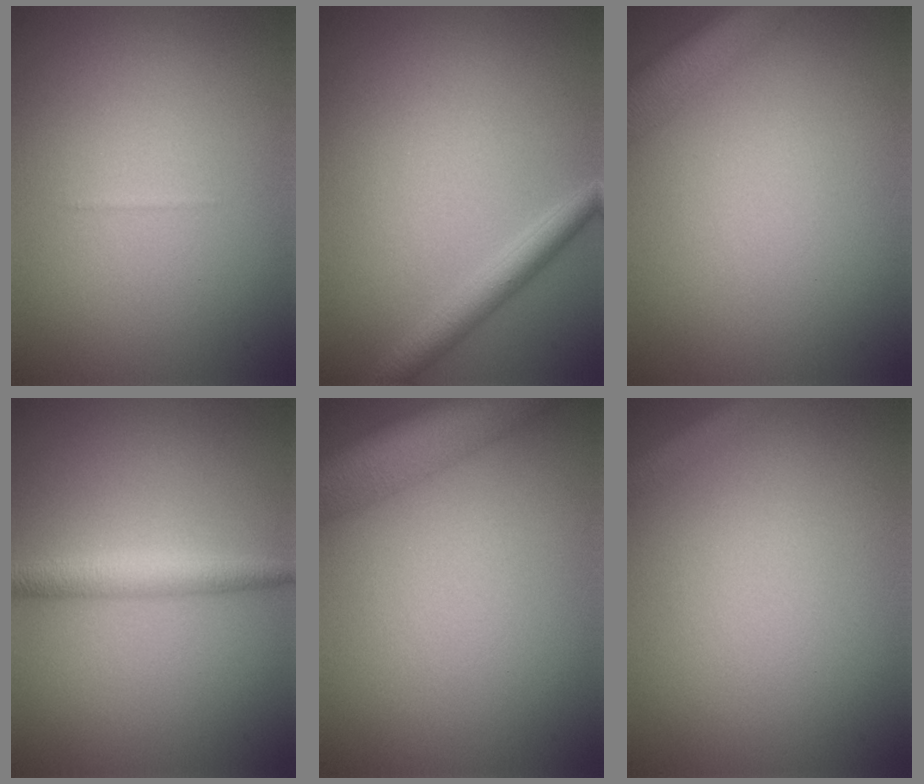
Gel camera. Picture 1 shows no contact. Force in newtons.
{"total": 2.6, "press": 2.6, "slide": 0.2}
{"total": 4.6, "press": 4.6, "slide": 0.3}
{"total": 2.7, "press": 2.7, "slide": 0.1}
{"total": 7.2, "press": 7.2, "slide": 0.4}
{"total": 2.1, "press": 2.1, "slide": 0.1}